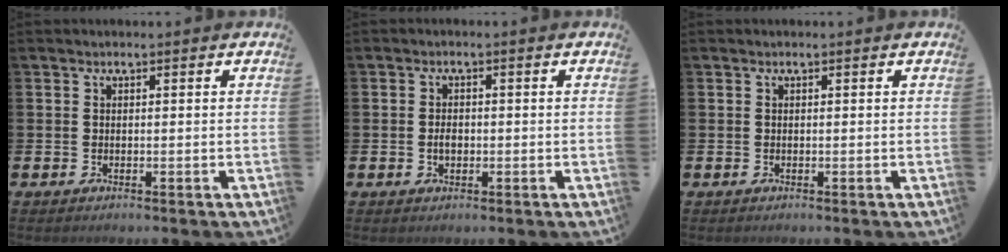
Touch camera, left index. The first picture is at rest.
{"total": 1.8, "force": [-0.3, 1.1, 1.4], "torque": [-0.017, 0.003, -0.009]}
{"total": 0.0}